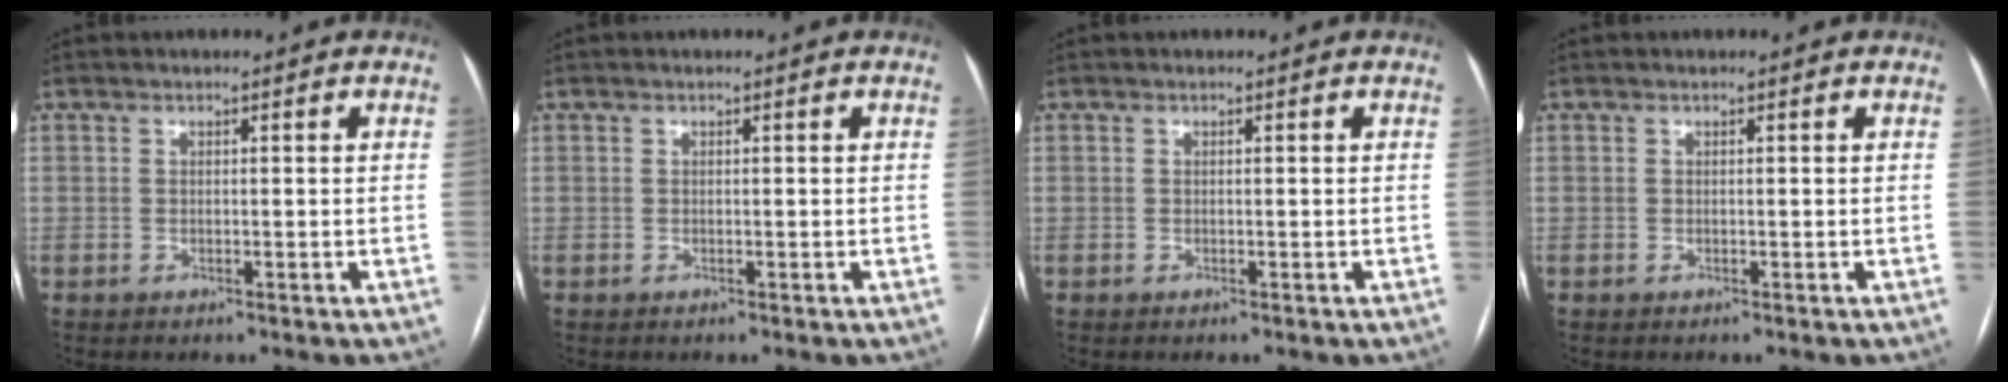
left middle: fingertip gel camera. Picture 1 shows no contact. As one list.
[{"total": 0.0}, {"total": 0.0}, {"total": 0.0}]